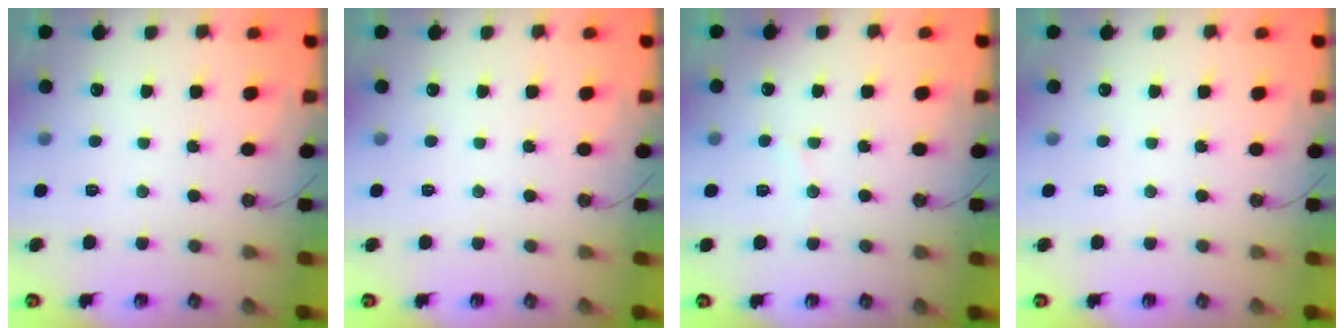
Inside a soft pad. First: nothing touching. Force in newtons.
{"total": 0.0}
{"total": 3.1, "press": 2.9, "slide": 1.0}
{"total": 0.0}